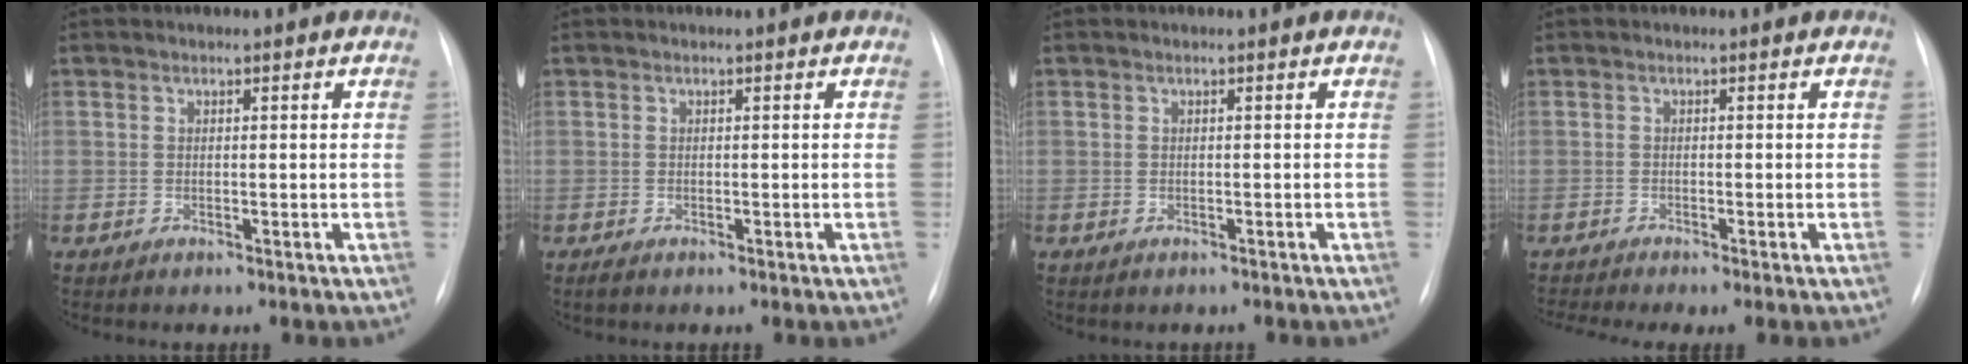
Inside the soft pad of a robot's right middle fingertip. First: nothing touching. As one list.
[{"total": 0.5, "force": [-0.3, 0.1, 0.4], "torque": [-0.008, -0.002, -0.005]}, {"total": 0.5, "force": [-0.4, 0.3, 0.1], "torque": [-0.009, -0.001, -0.003]}, {"total": 3.9, "force": [-3.3, -0.5, 2.2], "torque": [-0.036, -0.006, -0.052]}]